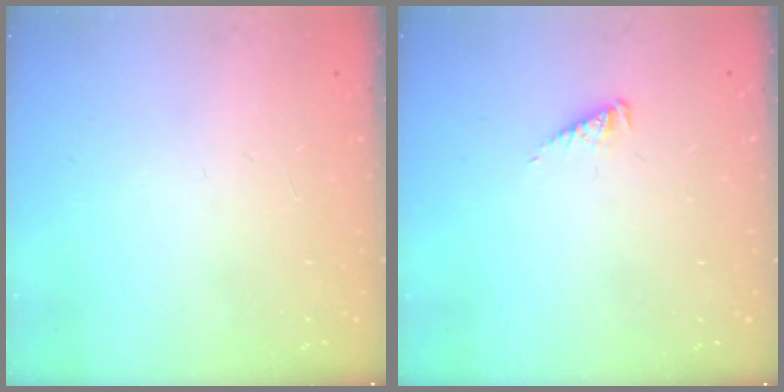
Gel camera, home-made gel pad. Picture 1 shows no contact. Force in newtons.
{"total": 2.5, "press": 2.4, "slide": 0.4}